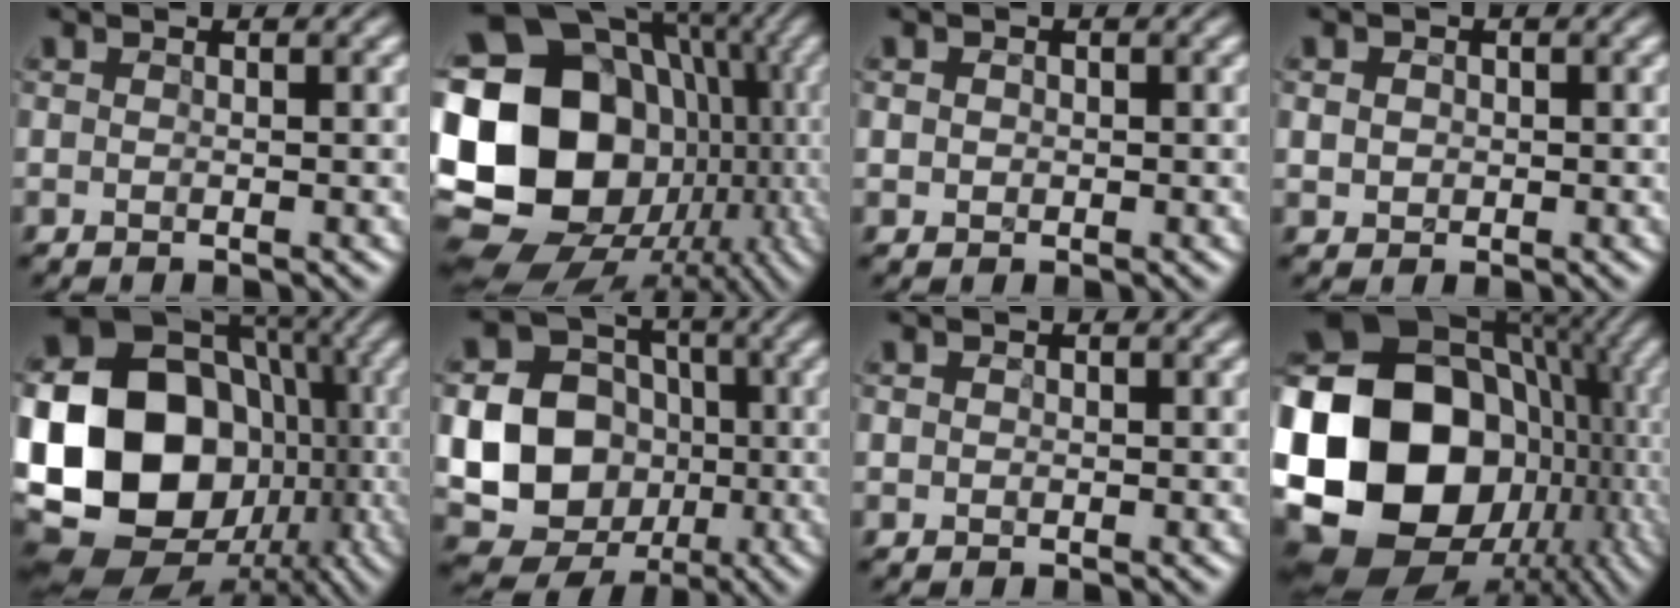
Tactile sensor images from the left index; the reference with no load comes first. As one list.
[{"total": 22.7, "force": [-0.6, 19.3, 12.0], "torque": [-0.240, 0.022, -0.034]}, {"total": 1.7, "force": [0.6, 1.5, 0.7], "torque": [0.010, 0.017, -0.010]}, {"total": 2.5, "force": [0.7, 2.2, 1.0], "torque": [-0.002, 0.021, -0.007]}, {"total": 22.9, "force": [-2.1, 19.6, 11.6], "torque": [-0.230, 0.006, -0.063]}, {"total": 14.3, "force": [-1.8, 13.1, 5.4], "torque": [-0.118, -0.015, -0.036]}, {"total": 0.8, "force": [0.3, 0.7, 0.3], "torque": [0.011, 0.006, -0.005]}, {"total": 20.7, "force": [-1.5, 16.8, 12.0], "torque": [-0.283, 0.002, -0.009]}]